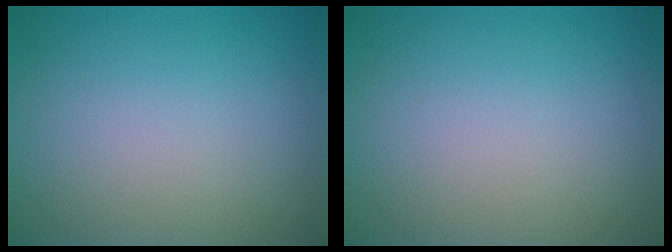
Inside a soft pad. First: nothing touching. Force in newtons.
{"total": 0.0}